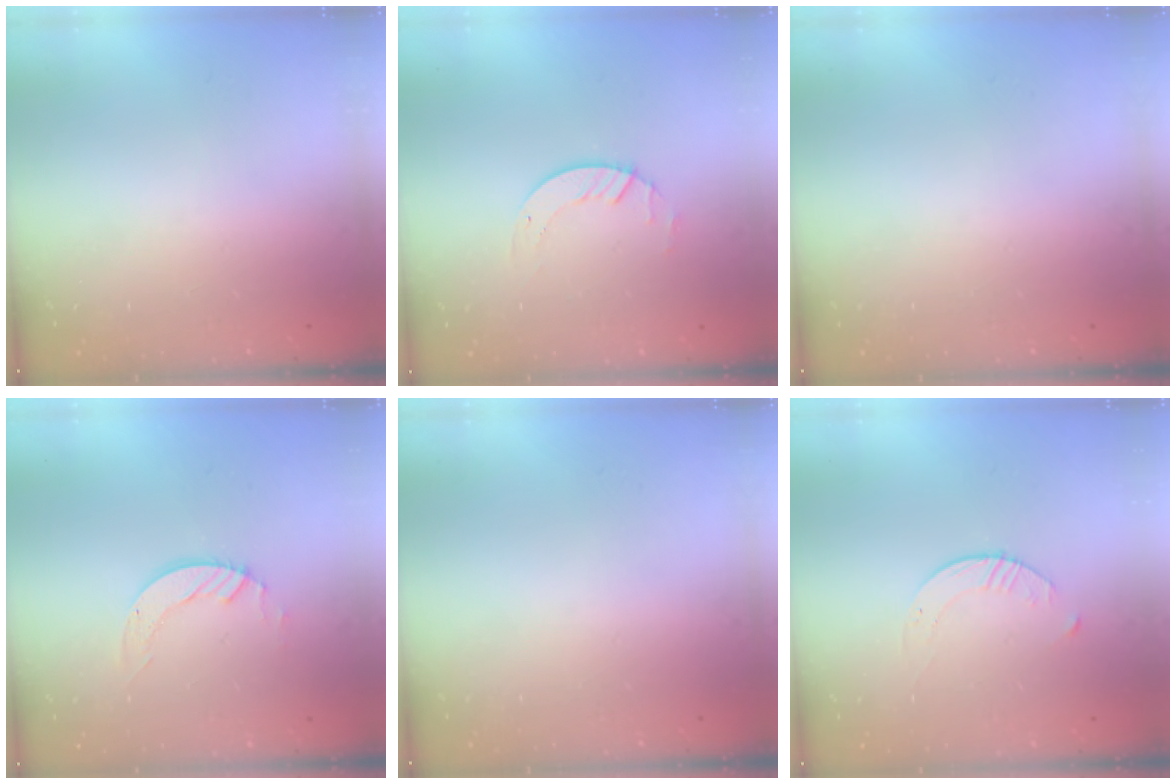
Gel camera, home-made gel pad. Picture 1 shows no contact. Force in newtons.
{"total": 2.6, "press": 2.6, "slide": 0.3}
{"total": 0.0}
{"total": 4.2, "press": 4.2, "slide": 0.2}
{"total": 0.0}
{"total": 3.9, "press": 3.9, "slide": 0.4}